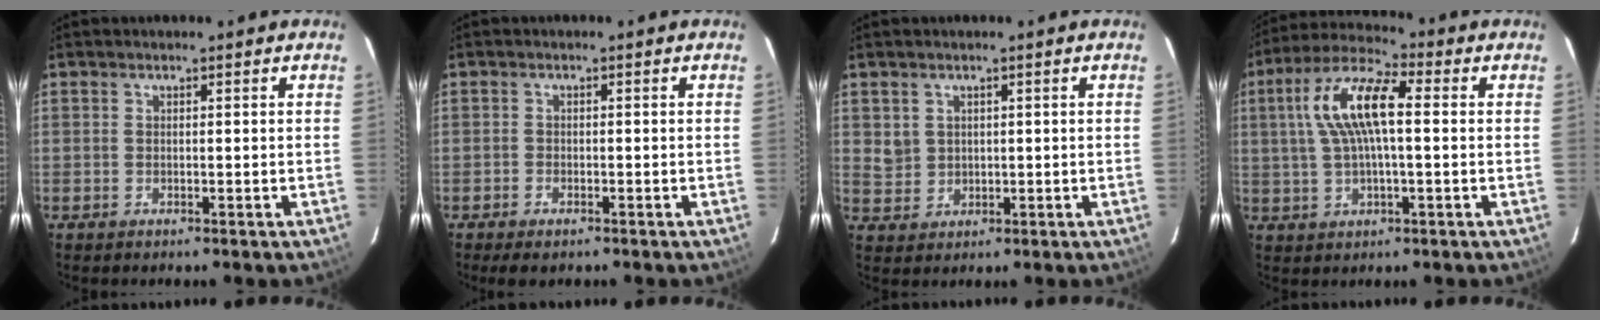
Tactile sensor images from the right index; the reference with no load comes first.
{"total": 2.6, "force": [-1.9, 1.0, 1.4], "torque": [-0.034, -0.006, -0.035]}
{"total": 3.3, "force": [1.1, 3.0, 0.7], "torque": [-0.010, 0.007, 0.029]}
{"total": 12.3, "force": [1.7, 4.1, 11.5], "torque": [-0.226, 0.023, 0.028]}